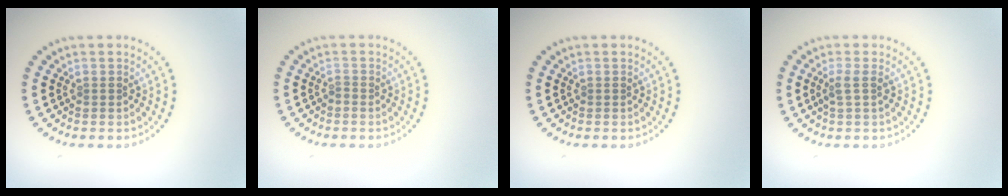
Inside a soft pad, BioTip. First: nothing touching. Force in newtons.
{"total": 0.5, "press": 0.1, "slide": 0.5}
{"total": 0.0}
{"total": 1.5, "press": 1.1, "slide": 0.9}